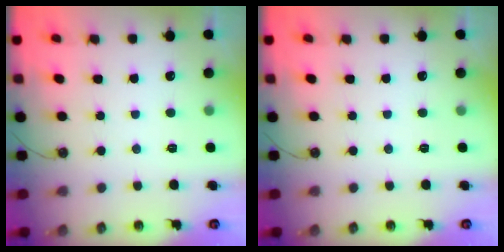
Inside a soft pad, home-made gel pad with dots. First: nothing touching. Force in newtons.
{"total": 0.0}